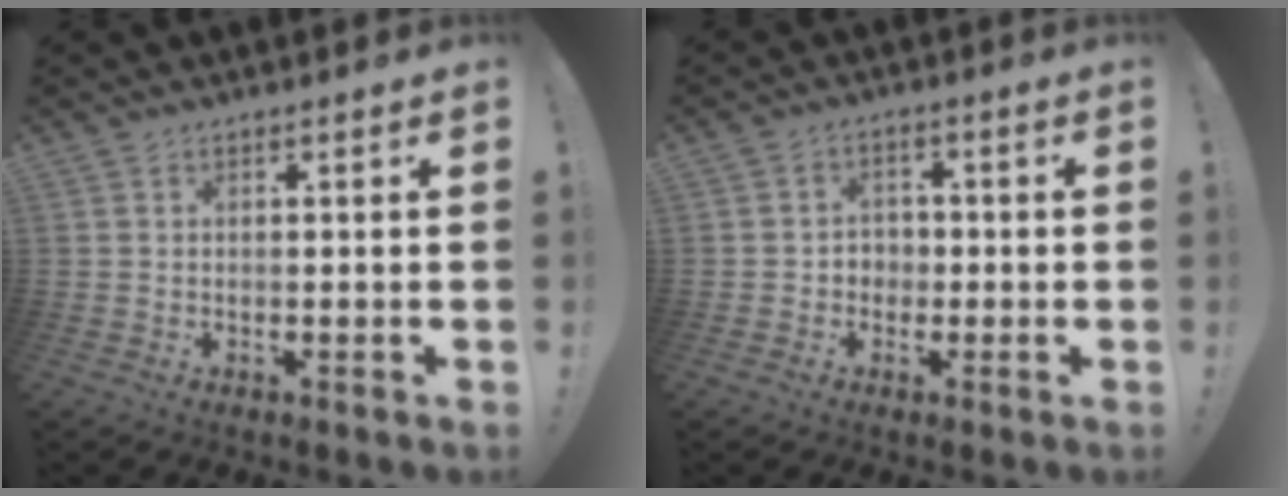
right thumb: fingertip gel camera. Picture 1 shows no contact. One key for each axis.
{"total": 3.6, "fx": -0.9, "fy": 3.3, "fz": 1.2, "tx": -0.019, "ty": 0.002, "tz": -0.017}